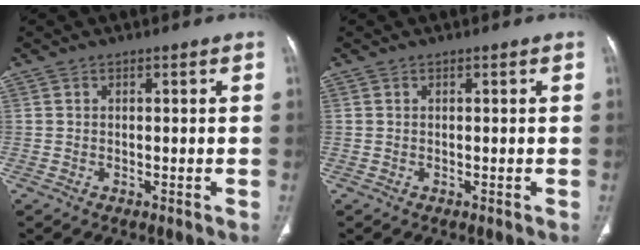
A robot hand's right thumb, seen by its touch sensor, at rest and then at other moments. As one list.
[{"total": 0.0}]